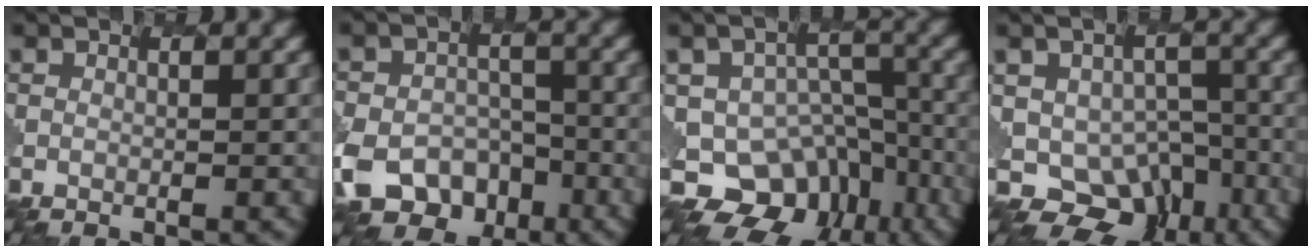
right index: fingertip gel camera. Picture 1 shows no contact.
{"total": 7.1, "force": [-3.9, 5.2, 2.8], "torque": [-0.058, -0.017, -0.067]}
{"total": 8.7, "force": [-4.5, 6.5, 3.7], "torque": [-0.057, -0.011, -0.069]}
{"total": 7.9, "force": [-3.3, 6.1, 3.8], "torque": [-0.064, -0.022, -0.040]}